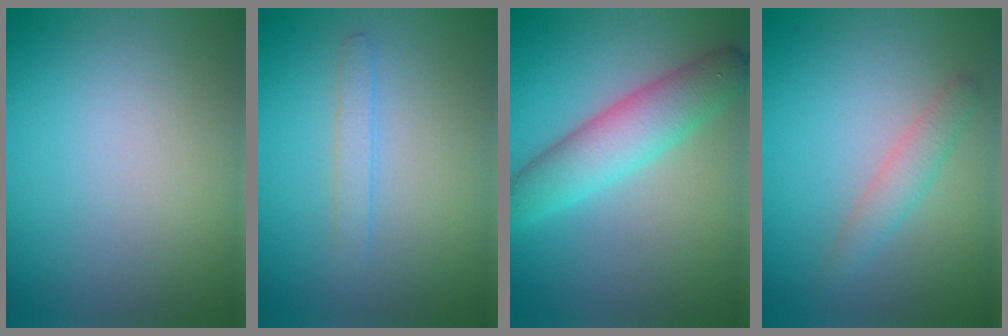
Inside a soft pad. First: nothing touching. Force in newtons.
{"total": 1.3, "press": 1.3, "slide": 0.1}
{"total": 5.4, "press": 5.4, "slide": 0.2}
{"total": 2.0, "press": 2.0, "slide": 0.1}